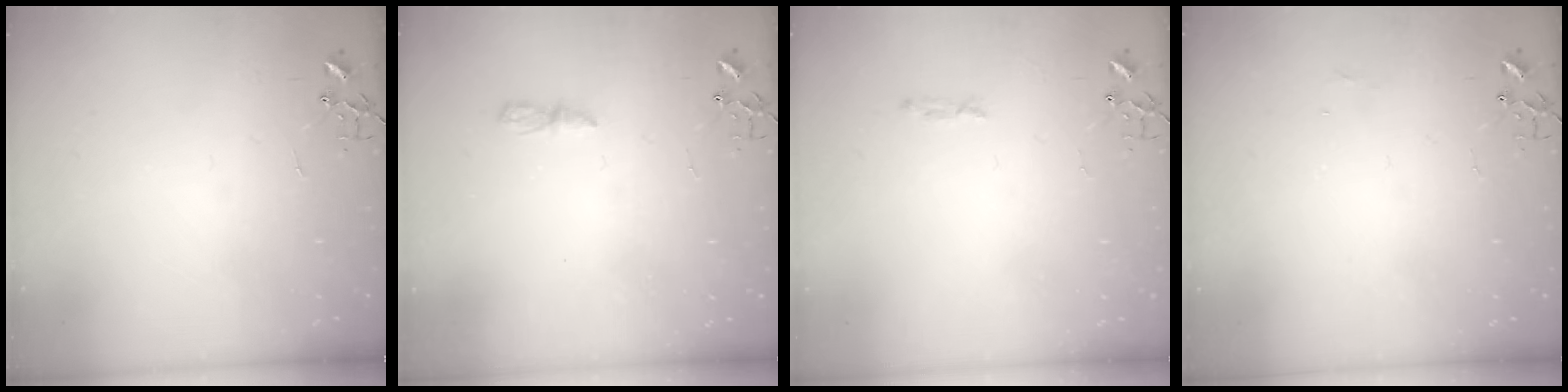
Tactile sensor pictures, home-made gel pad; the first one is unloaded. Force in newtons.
{"total": 4.6, "press": 4.5, "slide": 0.6}
{"total": 3.4, "press": 3.4, "slide": 0.5}
{"total": 4.2, "press": 4.2, "slide": 0.5}